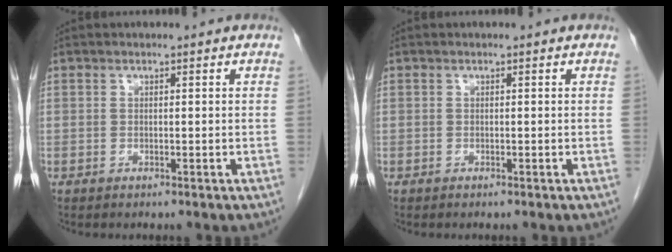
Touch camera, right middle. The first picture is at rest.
{"total": 0.0}